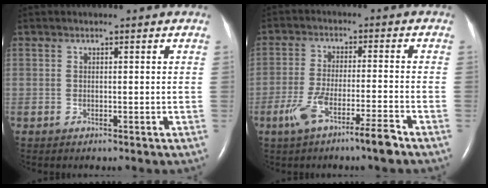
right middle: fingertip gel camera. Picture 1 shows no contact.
{"total": 7.4, "force": [-4.8, 0.1, 5.7], "torque": [-0.115, -0.005, -0.086]}